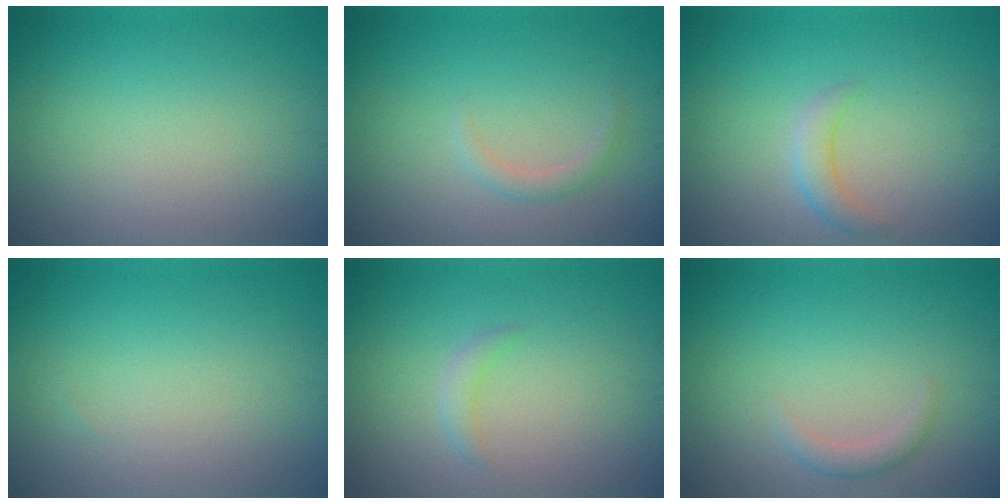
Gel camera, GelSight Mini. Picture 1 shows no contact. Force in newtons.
{"total": 1.2, "press": 1.2, "slide": 0.1}
{"total": 1.8, "press": 1.8, "slide": 0.2}
{"total": 0.0}
{"total": 1.1, "press": 1.1, "slide": 0.1}
{"total": 1.4, "press": 1.4, "slide": 0.1}